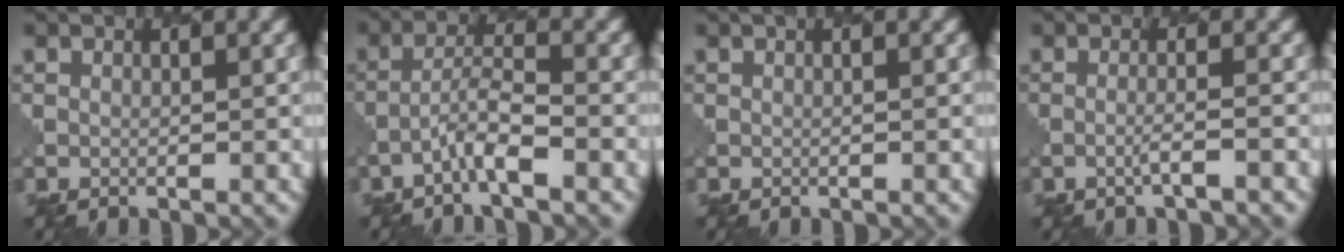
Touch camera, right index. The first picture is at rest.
{"total": 2.8, "force": [-1.7, 0.4, 2.2], "torque": [-0.044, 0.014, -0.036]}
{"total": 0.6, "force": [0.0, 0.2, 0.6], "torque": [-0.006, -0.002, -0.002]}
{"total": 1.4, "force": [-0.6, 0.1, 1.3], "torque": [-0.015, 0.010, -0.014]}